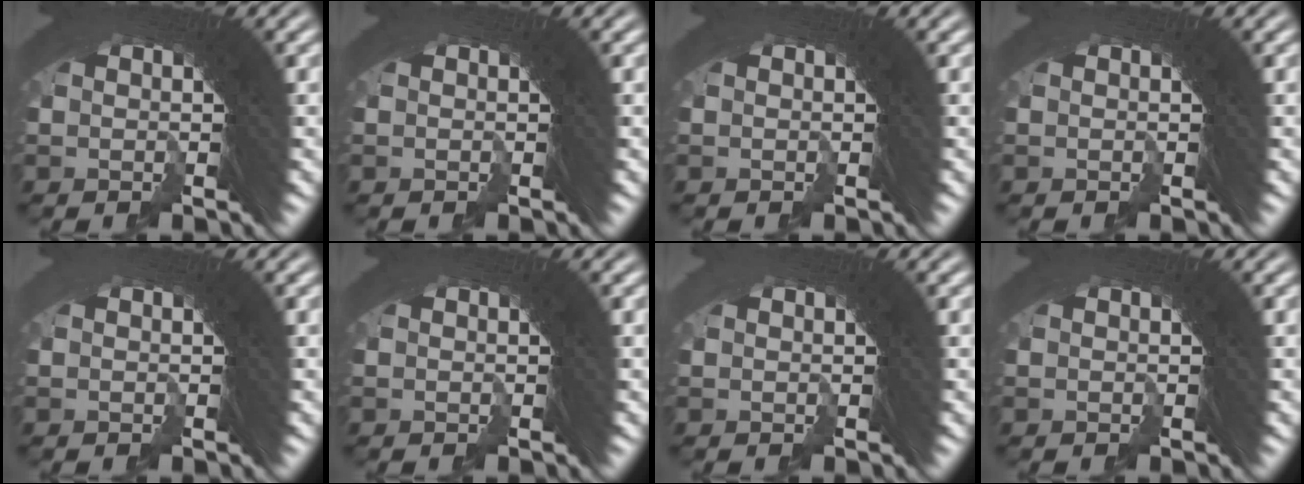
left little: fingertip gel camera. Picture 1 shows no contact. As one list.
[{"total": 0.0}, {"total": 0.0}, {"total": 0.0}, {"total": 1.2, "force": [-0.3, -0.8, -0.9], "torque": [0.017, -0.001, -0.005]}, {"total": 0.0}, {"total": 0.9, "force": [-0.2, -0.4, -0.8], "torque": [0.008, -0.005, -0.002]}, {"total": 0.0}]